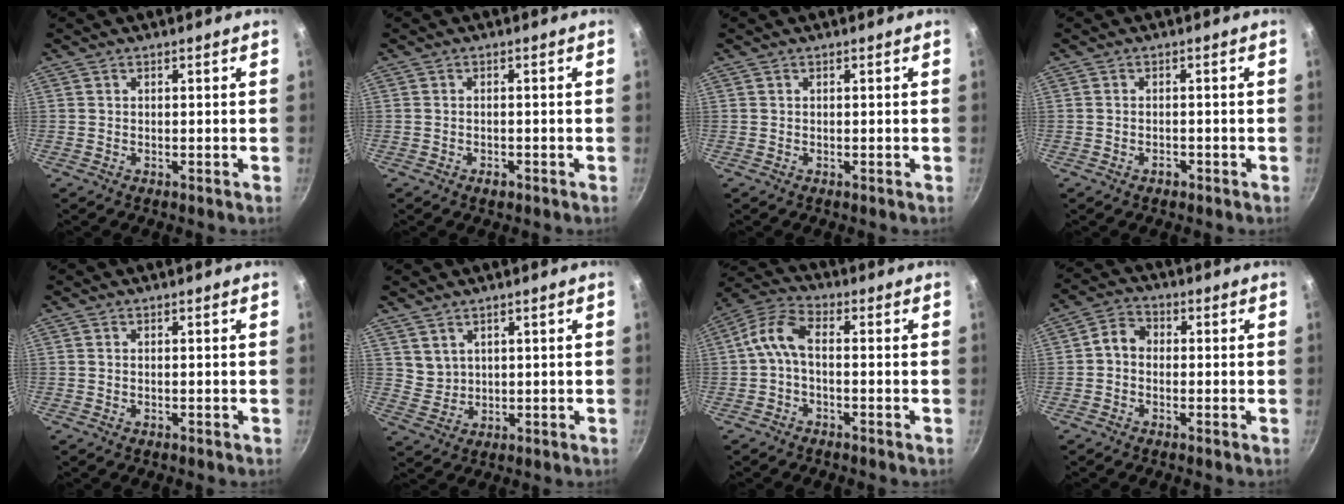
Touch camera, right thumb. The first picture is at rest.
{"total": 1.4, "force": [-0.9, 0.6, 0.8], "torque": [-0.016, 0.004, -0.013]}
{"total": 0.0}
{"total": 1.3, "force": [-0.9, 0.7, 0.7], "torque": [-0.008, 0.008, -0.010]}
{"total": 0.0}
{"total": 3.3, "force": [2.2, 2.3, 0.8], "torque": [-0.001, -0.003, 0.055]}
{"total": 6.5, "force": [-1.1, 3.3, 5.5], "torque": [-0.125, 0.031, -0.034]}
{"total": 4.3, "force": [-0.4, 3.4, 2.6], "torque": [-0.039, 0.016, -0.023]}